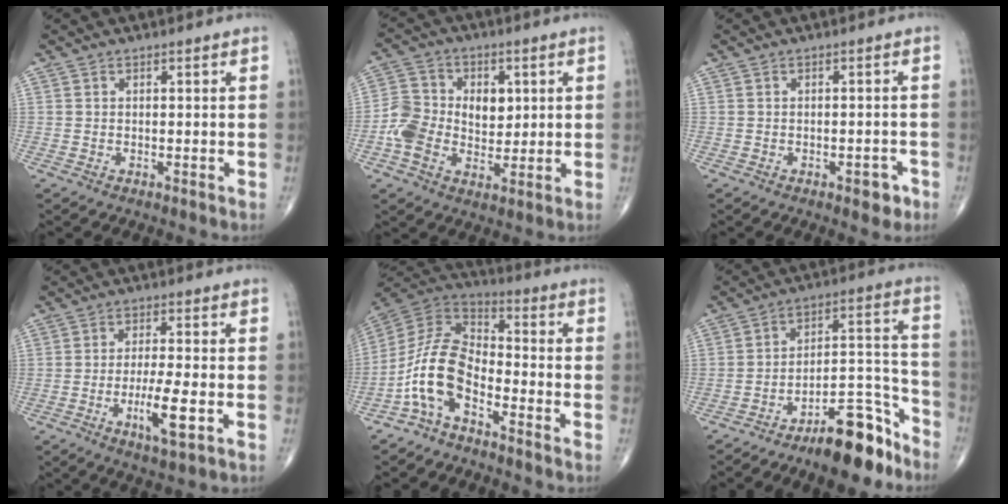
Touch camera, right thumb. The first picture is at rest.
{"total": 10.8, "force": [0.1, 8.1, 7.1], "torque": [-0.096, 0.009, -0.002]}
{"total": 3.2, "force": [-1.7, 1.5, 2.2], "torque": [-0.014, 0.013, -0.018]}
{"total": 7.8, "force": [-2.5, 1.5, 7.2], "torque": [-0.132, 0.001, -0.043]}
{"total": 11.3, "force": [-5.7, 5.5, 8.1], "torque": [-0.161, 0.067, -0.123]}
{"total": 14.4, "force": [-10.6, 4.5, 8.7], "torque": [-0.095, 0.107, -0.171]}